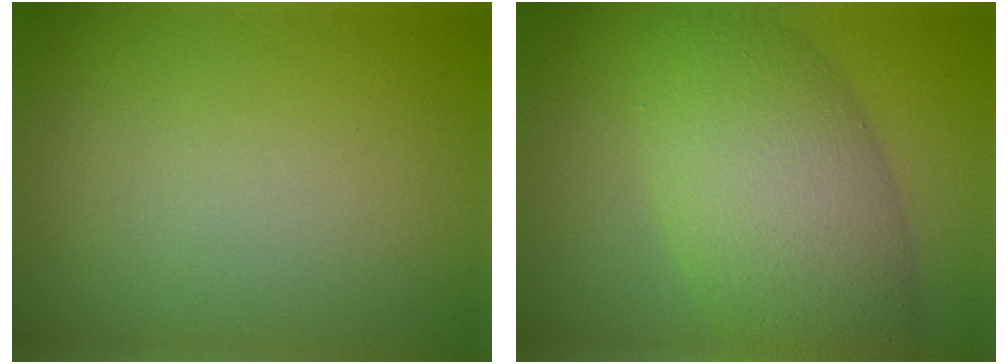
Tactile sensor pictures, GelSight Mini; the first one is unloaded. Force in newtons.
{"total": 8.4, "press": 8.4, "slide": 0.4}